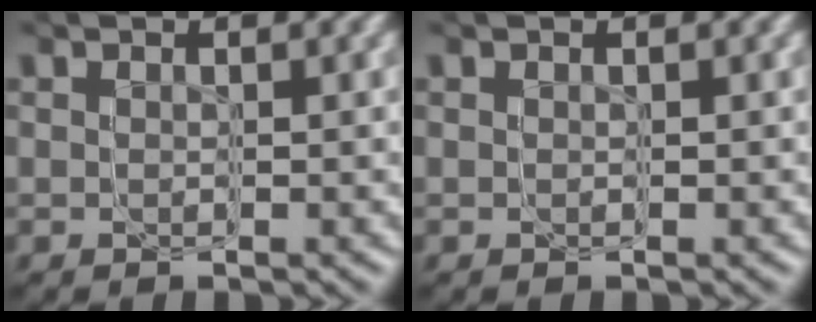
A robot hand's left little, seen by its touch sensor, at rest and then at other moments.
{"total": 0.0}